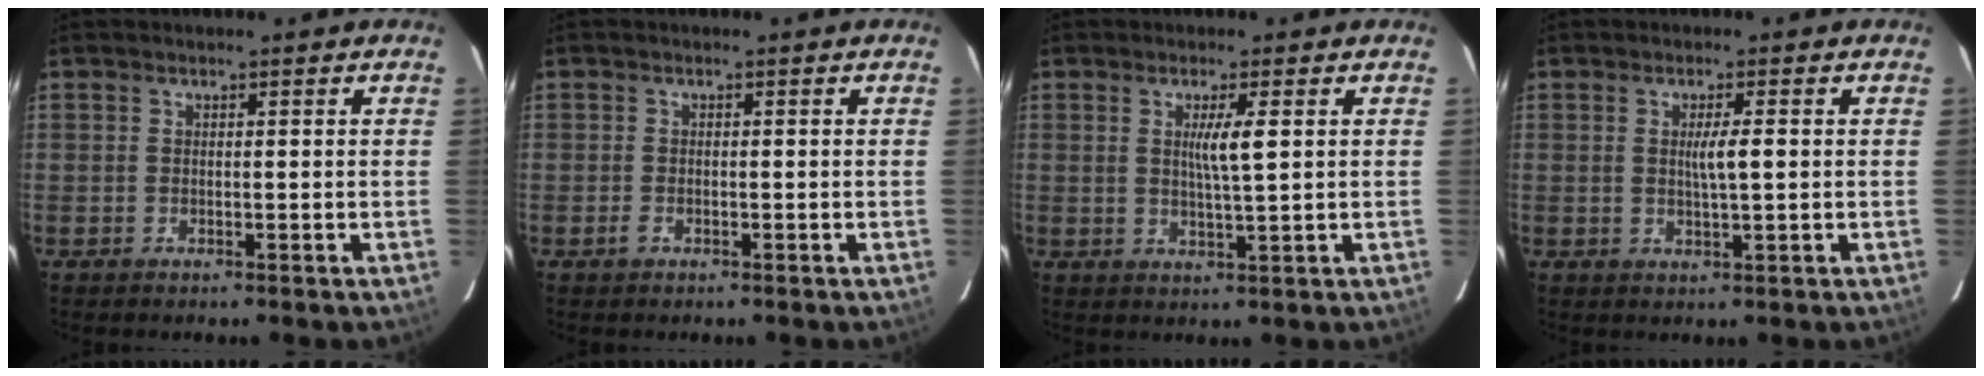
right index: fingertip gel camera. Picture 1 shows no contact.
{"total": 0.8, "force": [-0.5, 0.4, 0.4], "torque": [-0.012, -0.001, -0.005]}
{"total": 3.9, "force": [0.9, -0.3, 3.8], "torque": [-0.069, -0.006, 0.015]}
{"total": 2.9, "force": [0.3, 0.0, 2.9], "torque": [-0.053, -0.002, 0.004]}